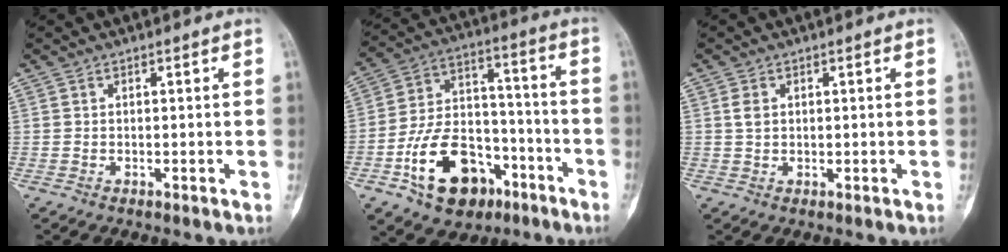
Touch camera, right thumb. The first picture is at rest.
{"total": 18.3, "force": [-8.7, 11.8, 11.0], "torque": [-0.158, 0.074, -0.138]}
{"total": 1.8, "force": [0.5, 1.3, 1.1], "torque": [-0.016, 0.001, 0.011]}